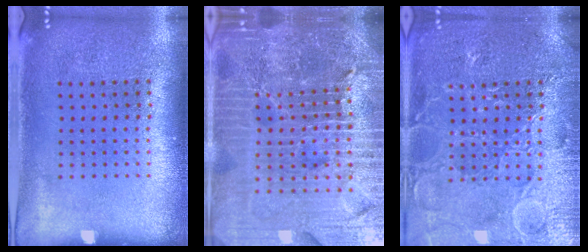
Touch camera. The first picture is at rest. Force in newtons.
{"total": 6.7, "press": 5.9, "slide": 3.2}
{"total": 5.9, "press": 5.9, "slide": 0.7}